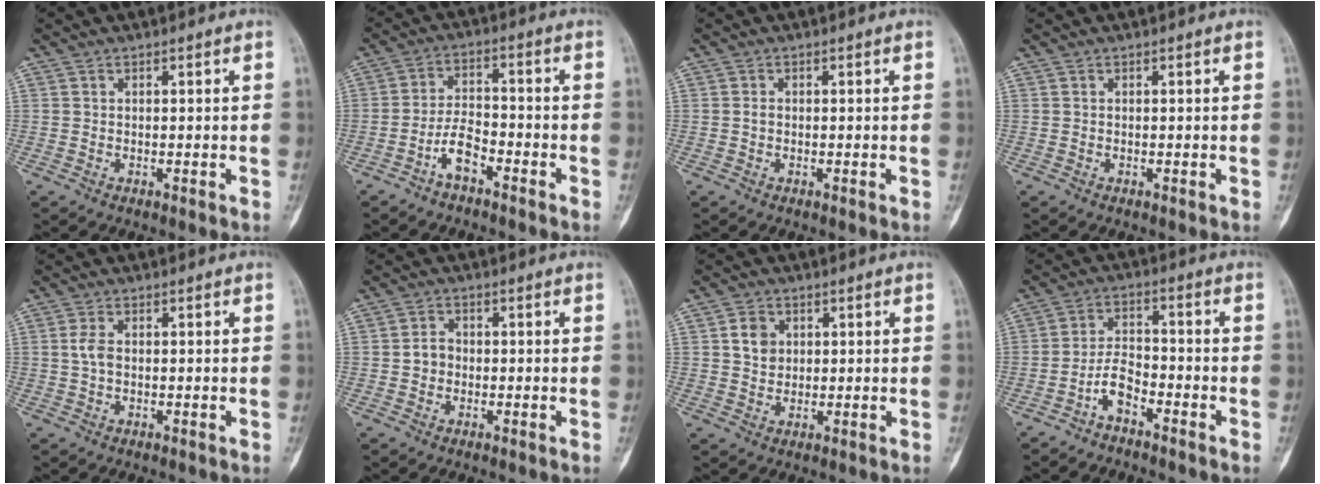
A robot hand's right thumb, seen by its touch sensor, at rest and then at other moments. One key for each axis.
{"total": 5.5, "fx": -3.5, "fy": 2.4, "fz": 3.6, "tx": -0.064, "ty": 0.032, "tz": -0.068}
{"total": 0.8, "fx": -0.1, "fy": 0.6, "fz": 0.5, "tx": -0.008, "ty": 0.002, "tz": -0.005}
{"total": 0.0}
{"total": 2.5, "fx": 0.1, "fy": 1.4, "fz": 2.1, "tx": -0.045, "ty": 0.004, "tz": -0.001}
{"total": 2.9, "fx": -0.4, "fy": 2.5, "fz": 1.5, "tx": -0.017, "ty": 0.012, "tz": -0.014}
{"total": 4.4, "fx": 1.2, "fy": 3.7, "fz": 2.2, "tx": -0.021, "ty": -0.003, "tz": 0.020}
{"total": 5.2, "fx": -3.4, "fy": 2.4, "fz": 3.1, "tx": -0.053, "ty": 0.036, "tz": -0.070}